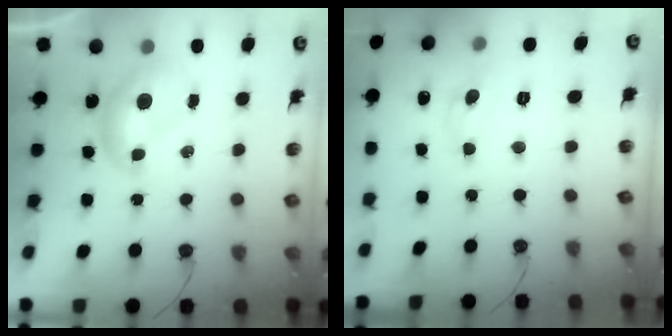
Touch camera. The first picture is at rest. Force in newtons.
{"total": 0.0}